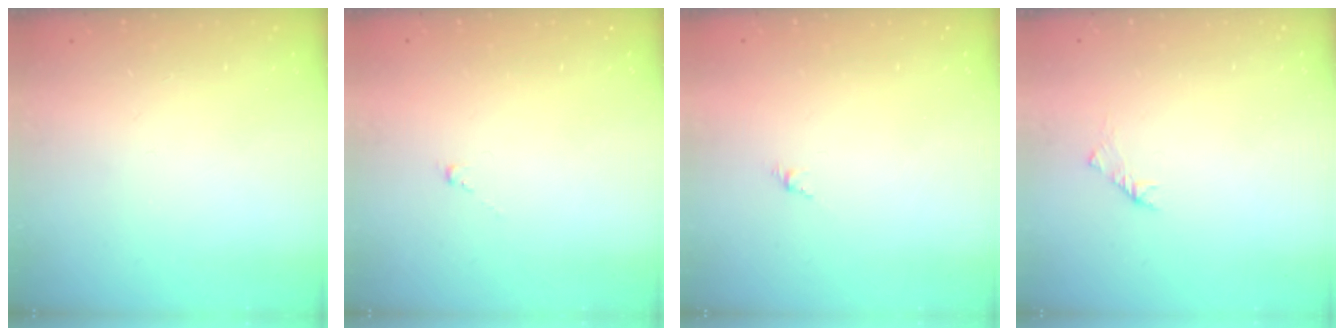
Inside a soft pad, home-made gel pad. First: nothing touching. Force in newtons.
{"total": 0.6, "press": 0.4, "slide": 0.4}
{"total": 1.6, "press": 1.5, "slide": 0.5}
{"total": 1.6, "press": 1.4, "slide": 0.6}